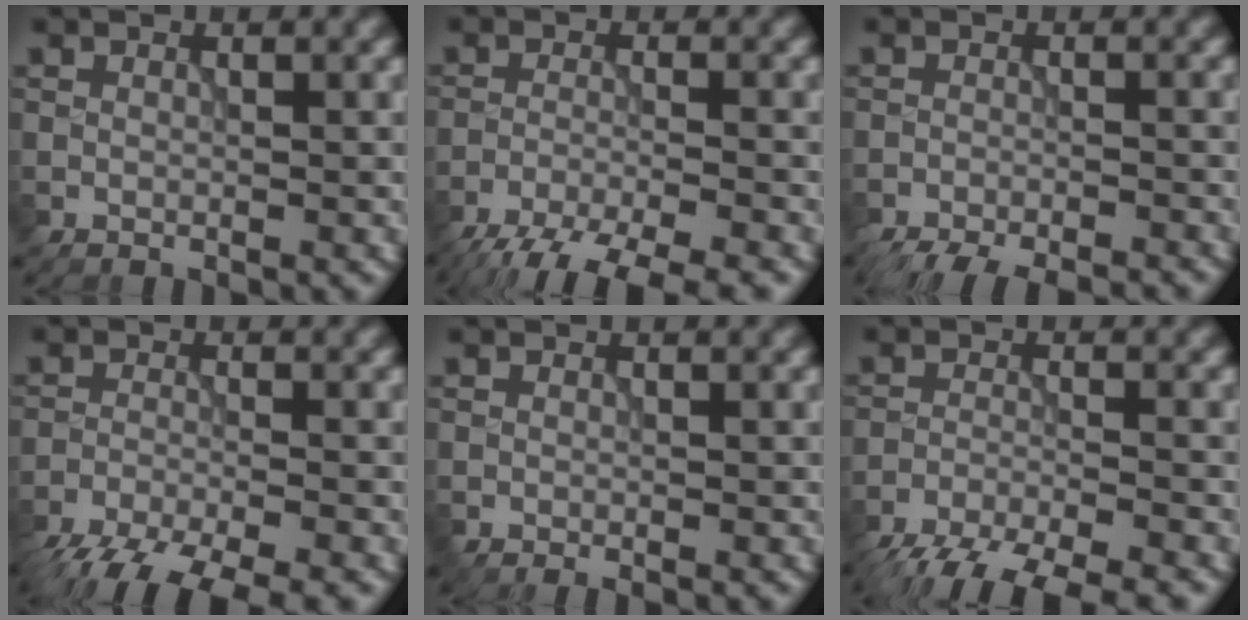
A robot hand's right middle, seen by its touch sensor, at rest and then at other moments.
{"total": 9.3, "force": [-8.1, 1.9, 4.2], "torque": [-0.079, -0.030, -0.126]}
{"total": 9.1, "force": [-8.3, 2.1, 3.0], "torque": [-0.045, -0.022, -0.118]}
{"total": 9.6, "force": [-7.9, 2.4, 4.8], "torque": [-0.093, -0.037, -0.129]}
{"total": 1.4, "force": [-1.0, 0.3, 0.9], "torque": [-0.005, -0.005, -0.013]}
{"total": 9.5, "force": [-8.4, 2.1, 3.9], "torque": [-0.072, -0.028, -0.132]}